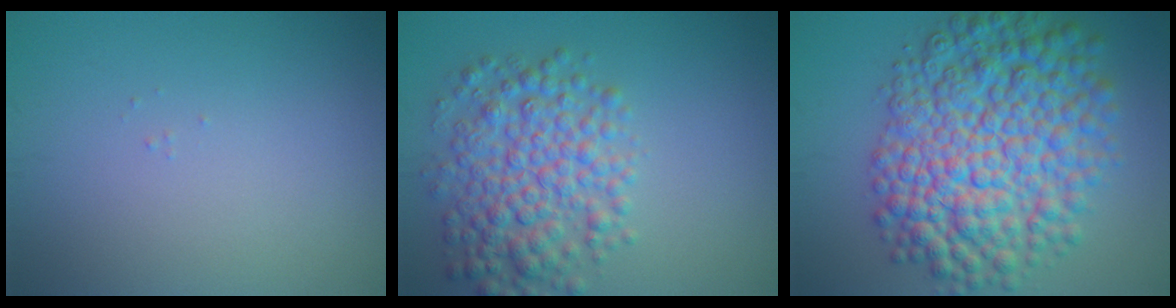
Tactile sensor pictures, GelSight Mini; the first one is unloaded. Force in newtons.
{"total": 6.3, "press": 6.3, "slide": 0.1}
{"total": 12.0, "press": 11.9, "slide": 0.2}